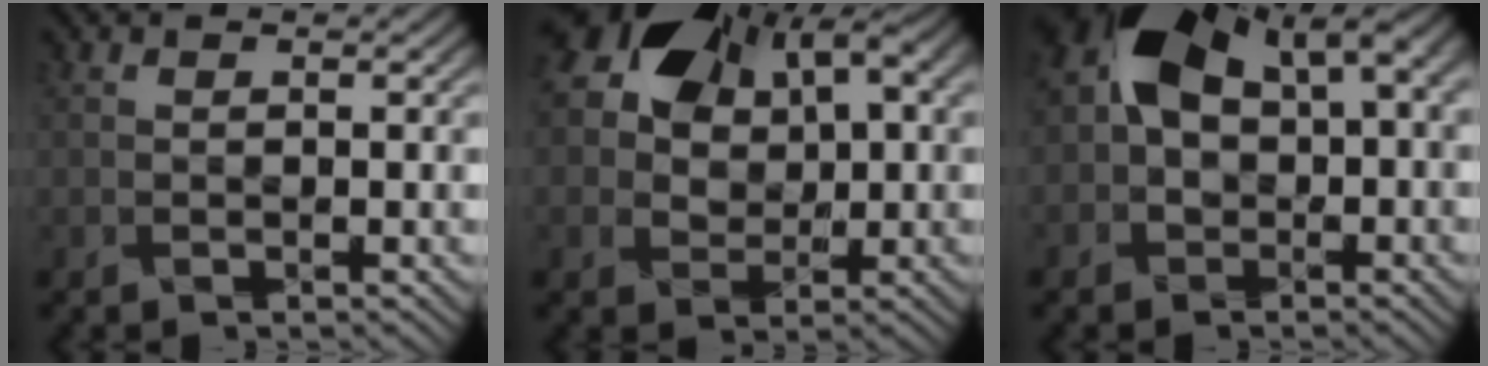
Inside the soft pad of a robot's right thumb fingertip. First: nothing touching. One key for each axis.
{"total": 13.2, "fx": 4.9, "fy": 8.8, "fz": 8.5, "tx": -0.172, "ty": 0.017, "tz": 0.090}
{"total": 13.2, "fx": 2.2, "fy": 8.3, "fz": 10.0, "tx": -0.220, "ty": -0.006, "tz": 0.034}